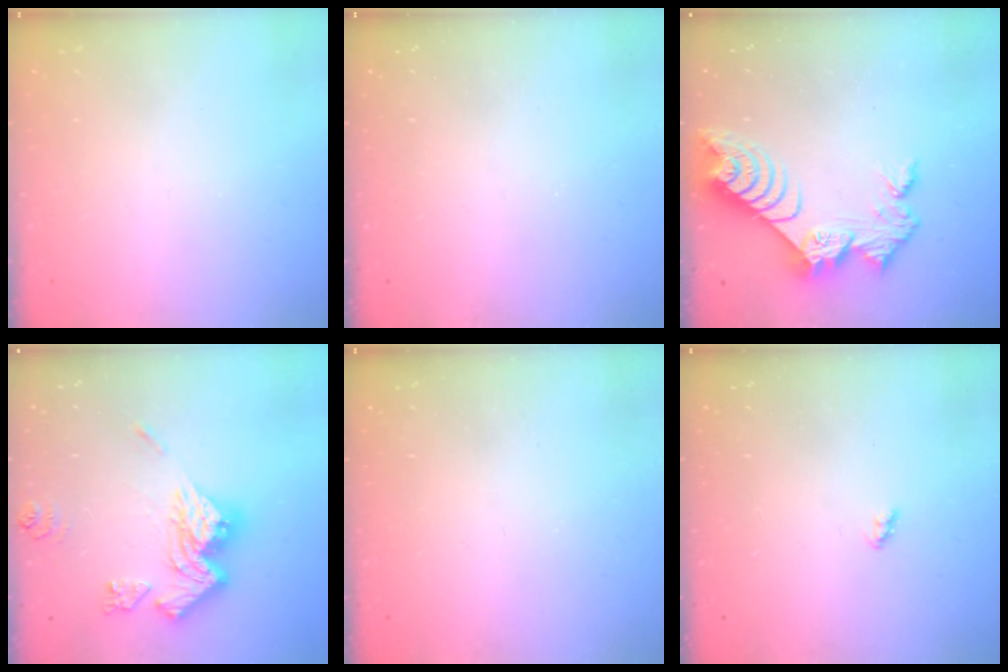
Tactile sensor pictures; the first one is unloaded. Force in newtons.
{"total": 0.0}
{"total": 10.9, "press": 10.9, "slide": 1.2}
{"total": 18.9, "press": 18.8, "slide": 1.9}
{"total": 0.0}
{"total": 2.5, "press": 2.5, "slide": 0.3}